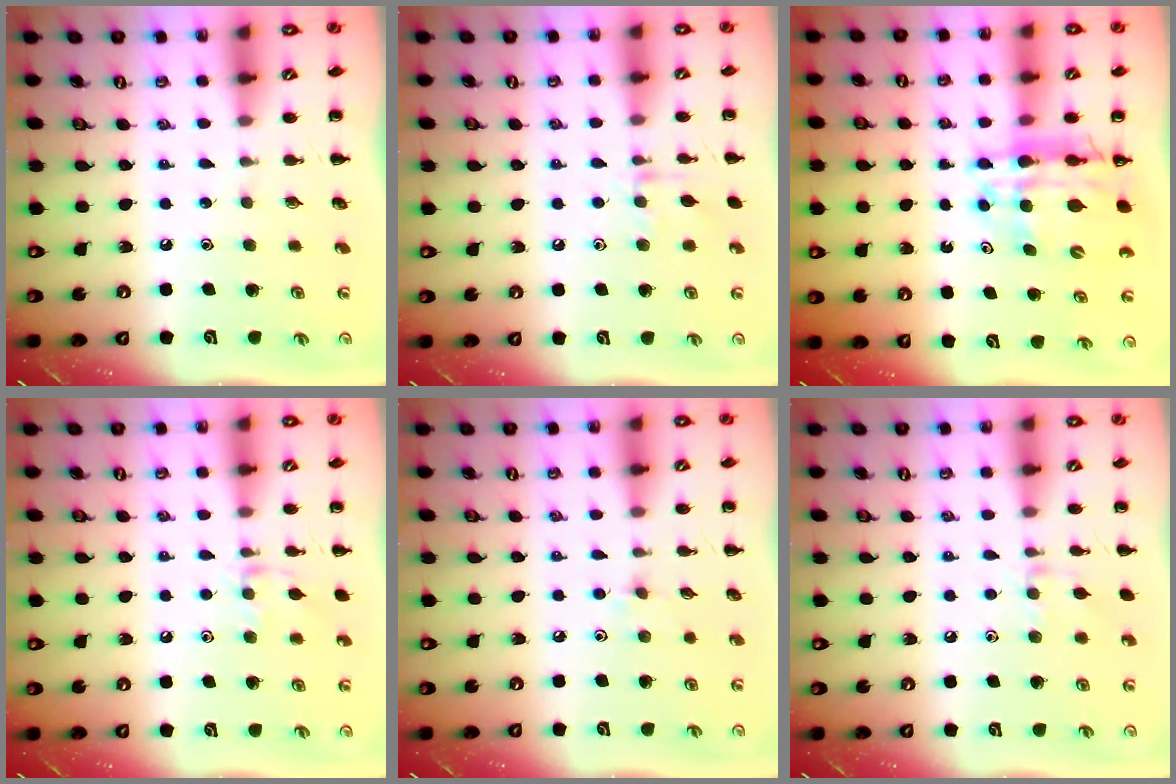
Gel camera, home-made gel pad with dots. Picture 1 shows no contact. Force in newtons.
{"total": 7.1, "press": 7.0, "slide": 1.3}
{"total": 13.0, "press": 12.5, "slide": 3.8}
{"total": 8.0, "press": 7.9, "slide": 1.4}
{"total": 3.9, "press": 3.6, "slide": 1.4}
{"total": 7.0, "press": 6.7, "slide": 1.9}